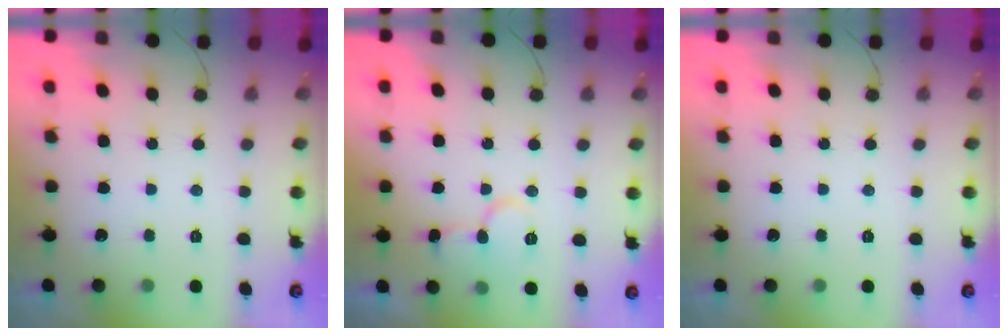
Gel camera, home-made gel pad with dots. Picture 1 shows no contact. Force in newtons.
{"total": 9.0, "press": 8.9, "slide": 1.0}
{"total": 0.0}